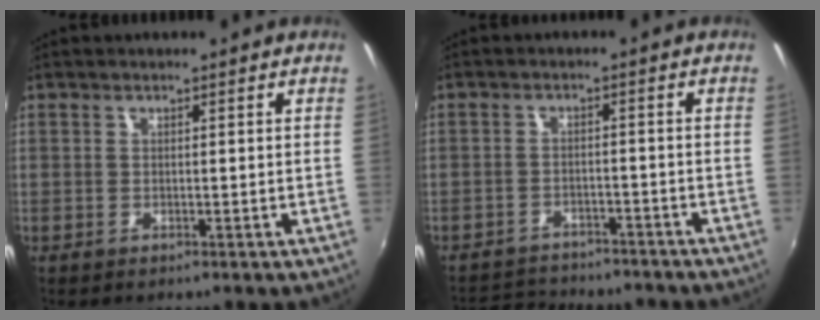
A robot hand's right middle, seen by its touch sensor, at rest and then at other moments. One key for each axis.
{"total": 10.9, "fx": -9.8, "fy": 3.3, "fz": 3.3, "tx": -0.083, "ty": -0.007, "tz": -0.141}